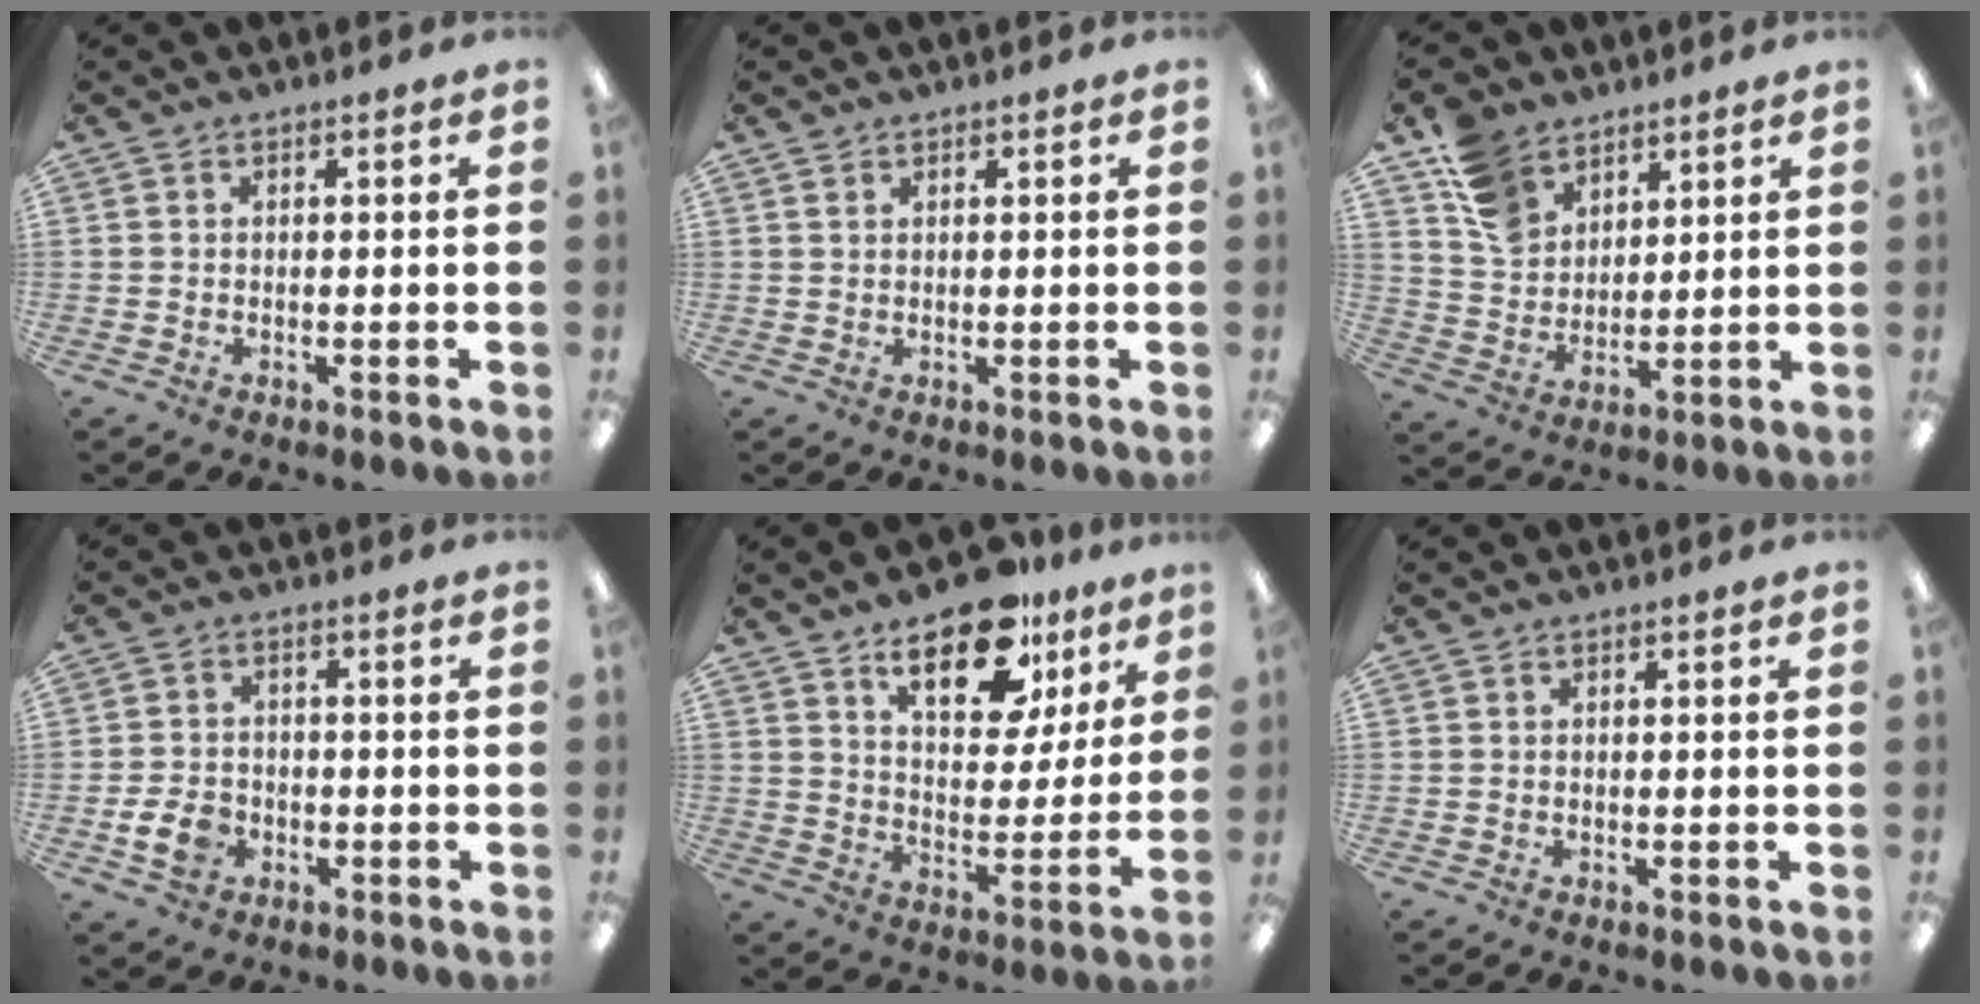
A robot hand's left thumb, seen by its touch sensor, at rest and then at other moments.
{"total": 1.1, "force": [0.8, 0.7, 0.3], "torque": [-0.007, 0.001, 0.016]}
{"total": 11.3, "force": [7.5, 7.7, 3.5], "torque": [-0.079, -0.029, 0.150]}
{"total": 6.2, "force": [-2.2, 4.6, 3.5], "torque": [-0.065, 0.006, -0.040]}
{"total": 17.9, "force": [11.8, 8.2, 10.6], "torque": [-0.148, -0.059, 0.198]}
{"total": 0.0}